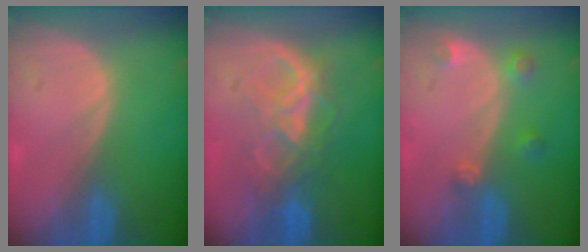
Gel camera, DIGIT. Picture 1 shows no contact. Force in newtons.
{"total": 6.7, "press": 6.7, "slide": 0.4}
{"total": 2.7, "press": 2.6, "slide": 0.4}